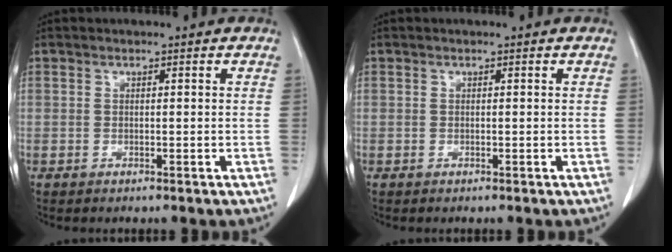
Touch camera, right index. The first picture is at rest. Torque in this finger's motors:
{"motor_torque": [0.00, 0.00, 0.01, 0.00]}